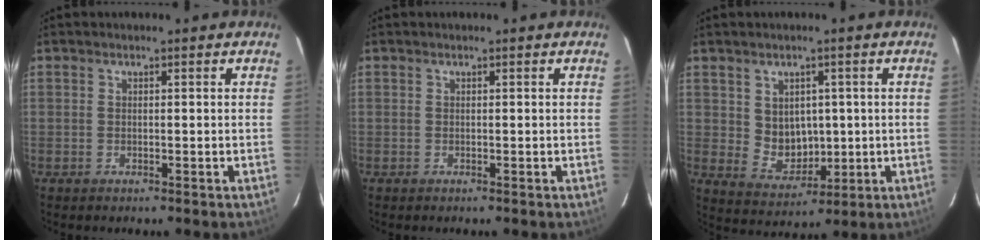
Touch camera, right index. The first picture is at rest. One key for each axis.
{"total": 0.0}
{"total": 7.0, "fx": 1.0, "fy": 5.9, "fz": 3.5, "tx": -0.062, "ty": -0.002, "tz": 0.039}